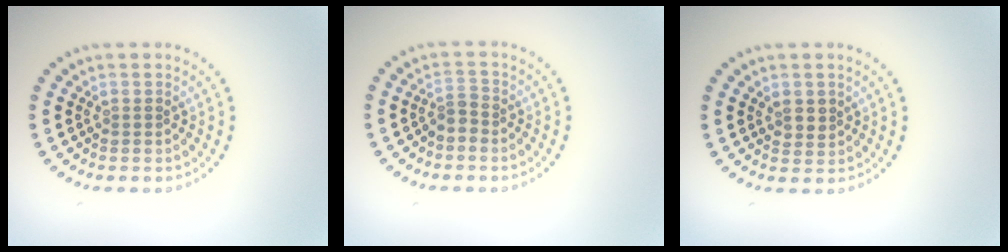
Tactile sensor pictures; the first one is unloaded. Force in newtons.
{"total": 1.6, "press": 1.2, "slide": 1.1}
{"total": 1.5, "press": 1.4, "slide": 0.4}